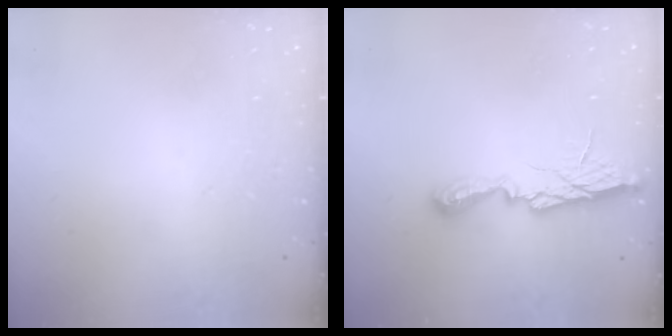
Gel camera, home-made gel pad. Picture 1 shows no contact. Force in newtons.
{"total": 9.7, "press": 9.7, "slide": 0.9}